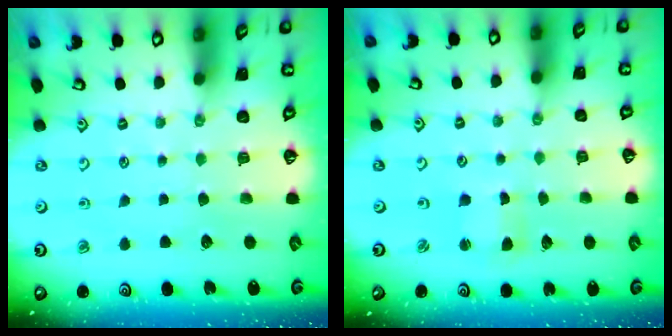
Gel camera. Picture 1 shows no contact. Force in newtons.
{"total": 1.6, "press": 1.6, "slide": 0.3}